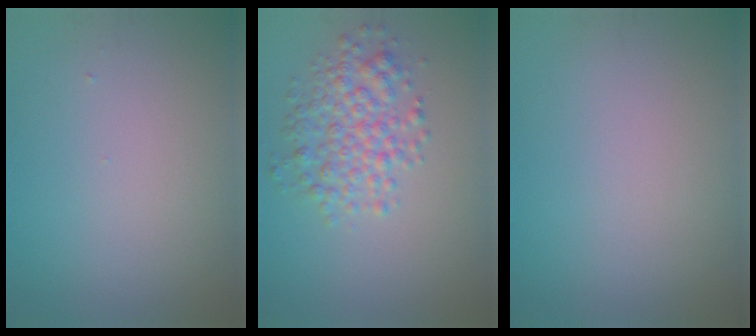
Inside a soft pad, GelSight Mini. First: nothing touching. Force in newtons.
{"total": 4.2, "press": 4.2, "slide": 0.0}
{"total": 0.0}